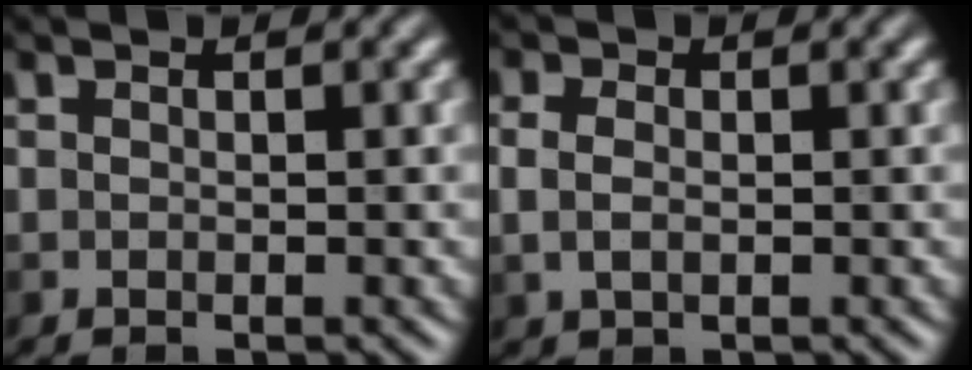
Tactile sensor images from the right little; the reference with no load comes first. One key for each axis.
{"total": 1.8, "fx": 0.1, "fy": 1.3, "fz": 1.3, "tx": -0.028, "ty": 0.003, "tz": 0.000}